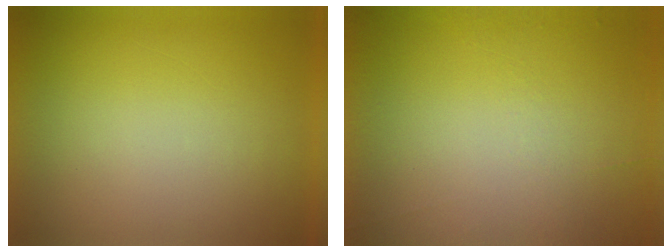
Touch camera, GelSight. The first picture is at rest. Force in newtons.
{"total": 4.5}